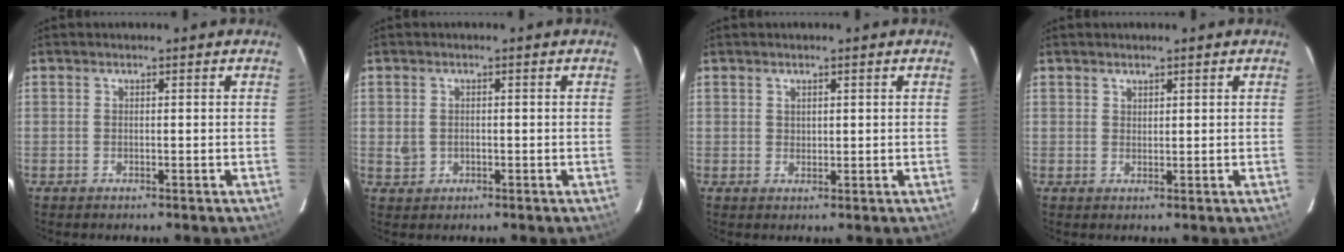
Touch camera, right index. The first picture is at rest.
{"total": 2.4, "force": [-0.2, 2.1, 1.1], "torque": [-0.022, 0.003, 0.000]}
{"total": 1.2, "force": [0.7, 0.9, 0.4], "torque": [-0.002, 0.004, 0.013]}
{"total": 1.1, "force": [0.9, 0.6, 0.2], "torque": [-0.001, 0.003, 0.017]}